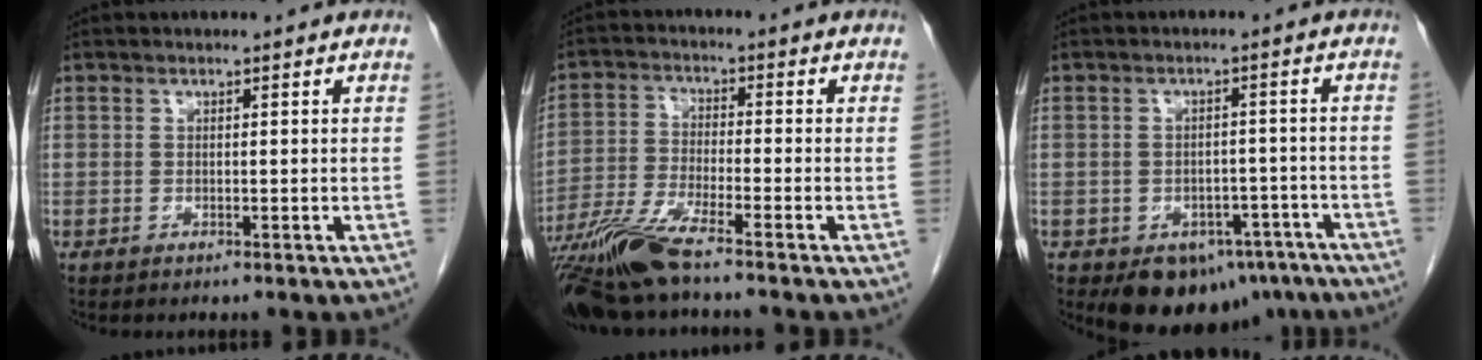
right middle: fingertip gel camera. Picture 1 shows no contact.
{"total": 9.3, "force": [-7.2, -0.1, 5.8], "torque": [-0.119, -0.028, -0.140]}
{"total": 10.5, "force": [-7.1, 6.4, 4.4], "torque": [-0.038, 0.013, -0.093]}